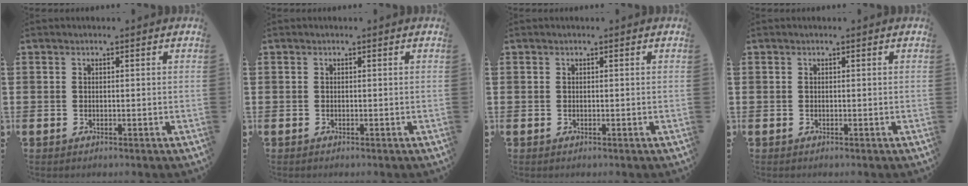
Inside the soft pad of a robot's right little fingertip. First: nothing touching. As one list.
[{"total": 0.0}, {"total": 0.0}, {"total": 0.0}]